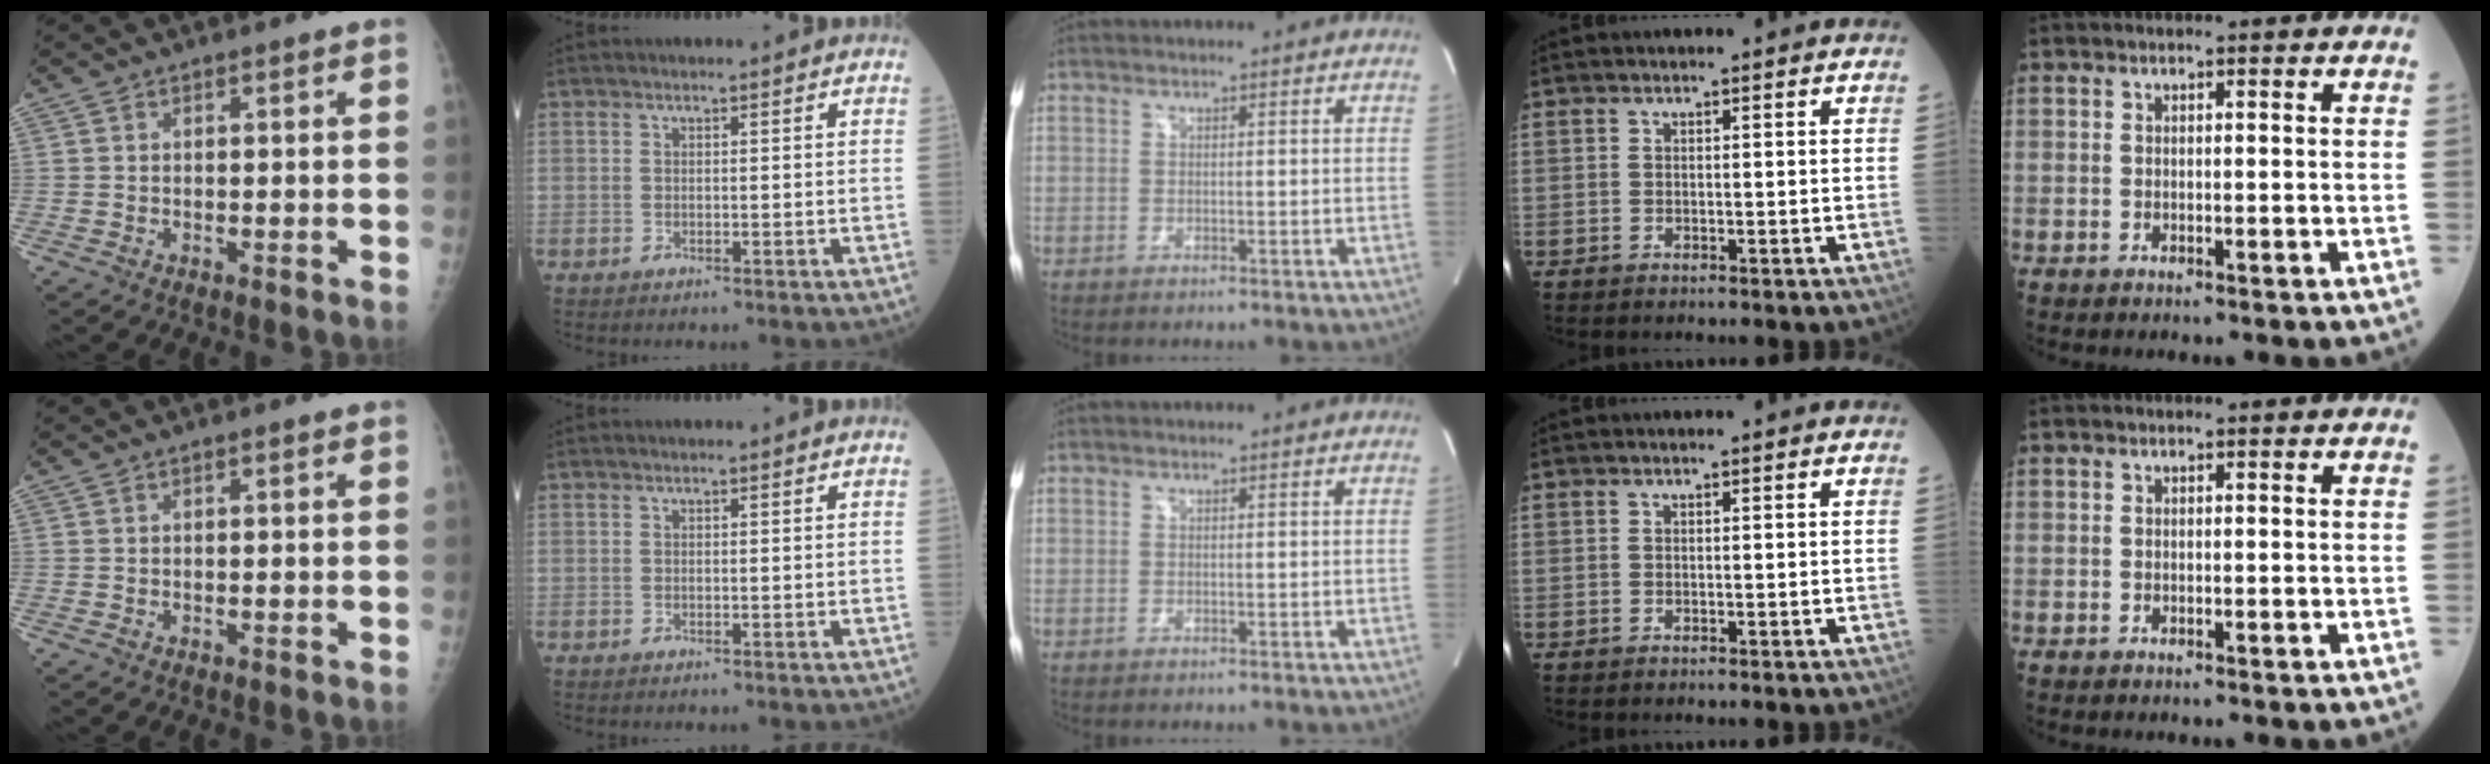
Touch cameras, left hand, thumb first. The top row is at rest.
{}